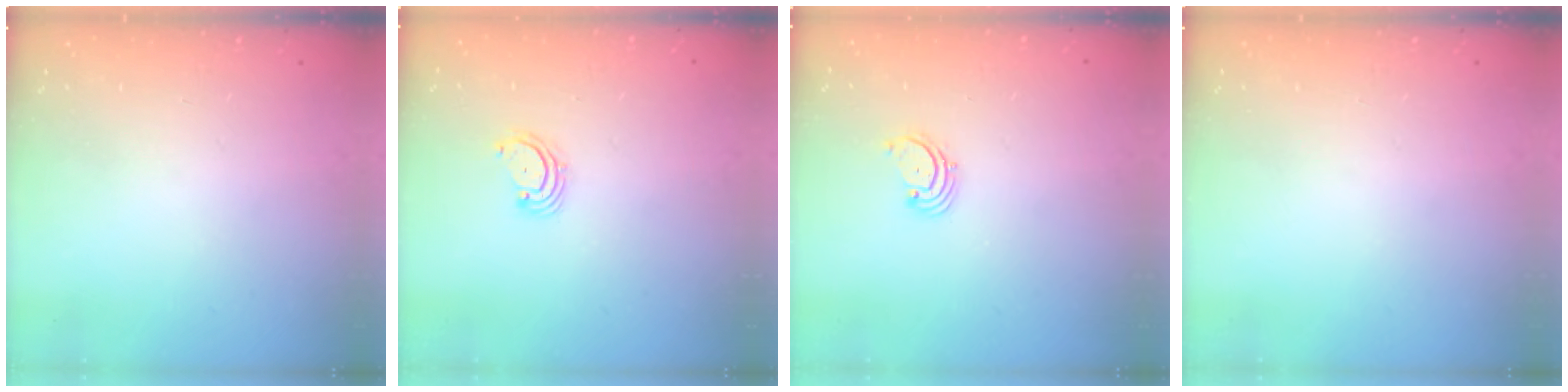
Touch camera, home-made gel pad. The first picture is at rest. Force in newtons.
{"total": 2.6, "press": 2.6, "slide": 0.3}
{"total": 1.7, "press": 1.6, "slide": 0.2}
{"total": 0.0}